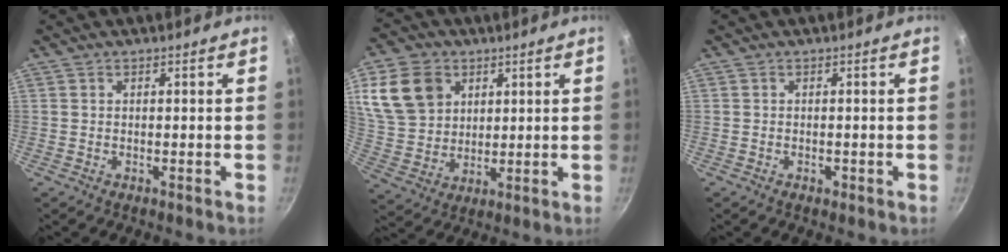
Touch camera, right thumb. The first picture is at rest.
{"total": 13.8, "force": [5.1, 10.6, 7.1], "torque": [-0.118, -0.007, 0.107]}
{"total": 1.0, "force": [-0.5, 0.5, 0.7], "torque": [-0.012, 0.002, -0.007]}